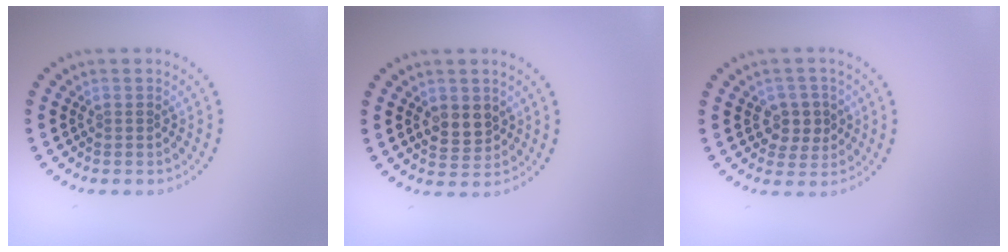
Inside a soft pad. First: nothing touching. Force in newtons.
{"total": 2.6, "press": 2.5, "slide": 0.6}
{"total": 2.9, "press": 2.8, "slide": 0.8}